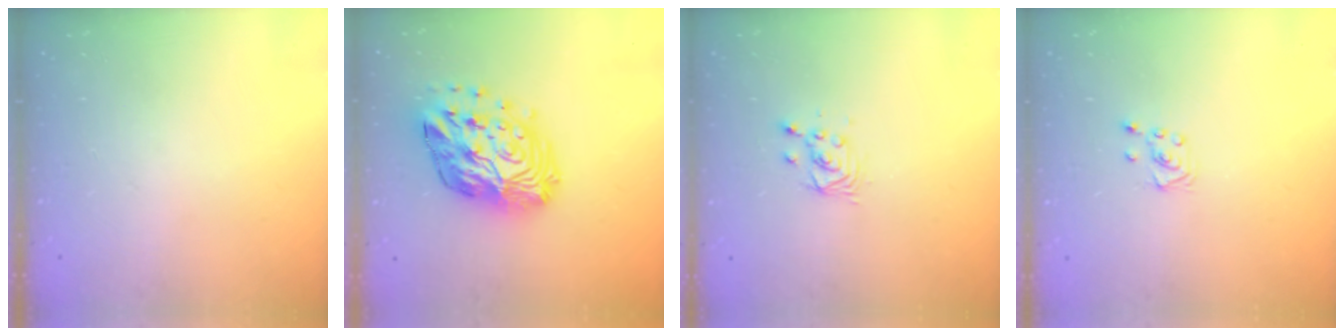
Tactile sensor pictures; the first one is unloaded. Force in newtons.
{"total": 18.7, "press": 18.7, "slide": 1.4}
{"total": 2.7, "press": 2.7, "slide": 0.1}
{"total": 3.0, "press": 3.0, "slide": 0.3}